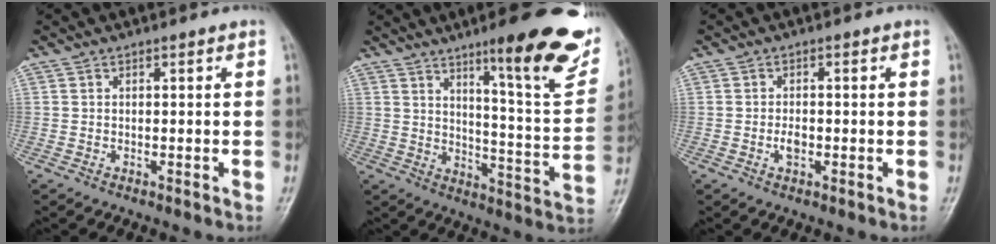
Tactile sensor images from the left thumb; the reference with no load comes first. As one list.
[{"total": 21.2, "force": [12.7, 4.1, 16.5], "torque": [-0.177, -0.066, 0.181]}, {"total": 2.2, "force": [-0.6, 1.4, 1.6], "torque": [-0.024, 0.002, -0.013]}]